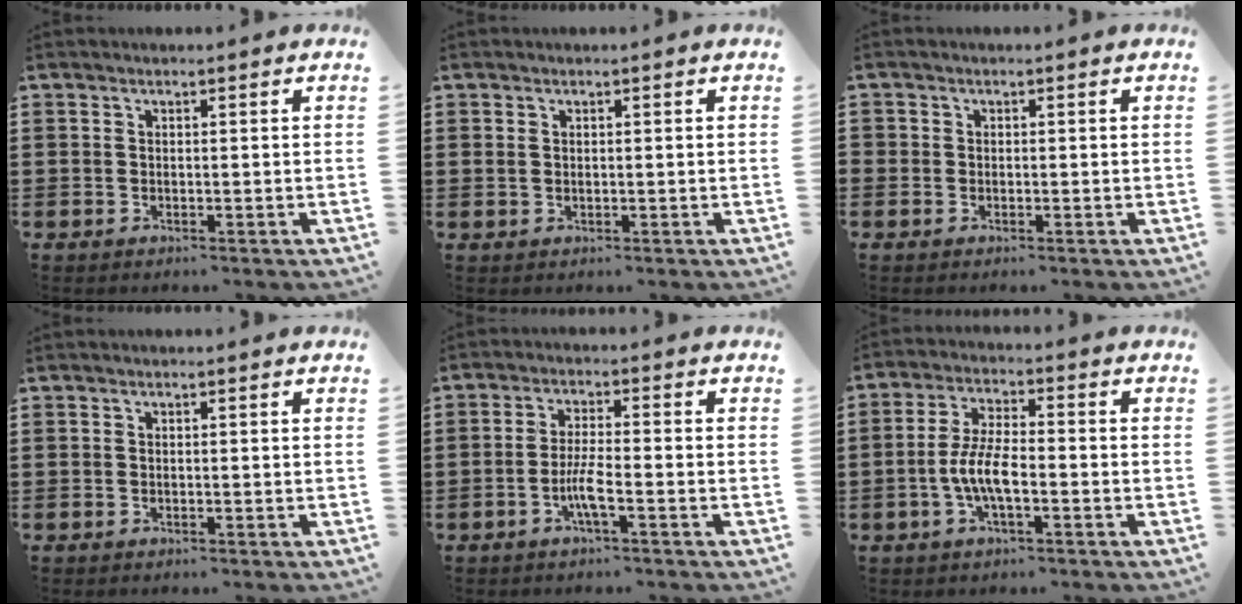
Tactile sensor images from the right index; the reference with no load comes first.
{"total": 0.8, "force": [0.4, 0.6, 0.3], "torque": [-0.008, 0.003, 0.008]}
{"total": 0.7, "force": [-0.1, 0.7, 0.1], "torque": [-0.002, 0.005, -0.004]}
{"total": 0.0}
{"total": 4.5, "force": [-1.9, 0.4, 4.0], "torque": [-0.089, -0.010, -0.041]}
{"total": 6.4, "force": [-1.6, 2.2, 5.8], "torque": [-0.140, -0.008, -0.040]}